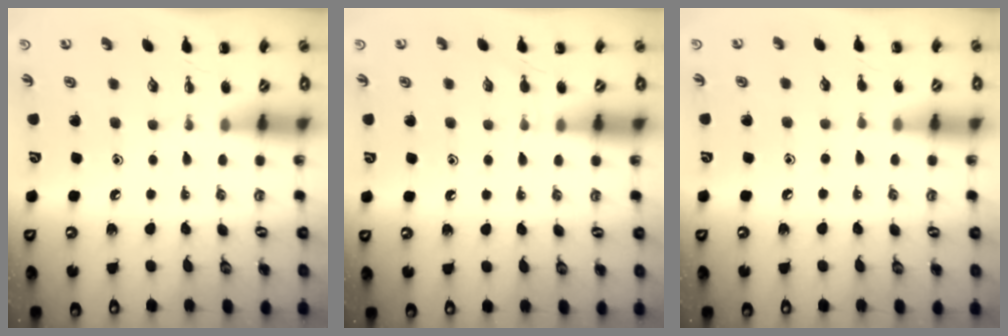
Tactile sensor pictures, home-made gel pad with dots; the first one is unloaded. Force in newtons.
{"total": 4.0, "press": 3.8, "slide": 1.3}
{"total": 4.2, "press": 3.8, "slide": 1.7}